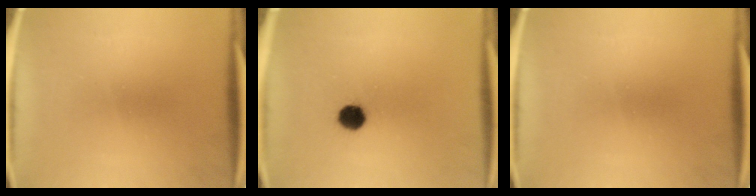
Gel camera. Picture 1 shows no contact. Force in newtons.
{"total": 4.7}
{"total": 0.0}